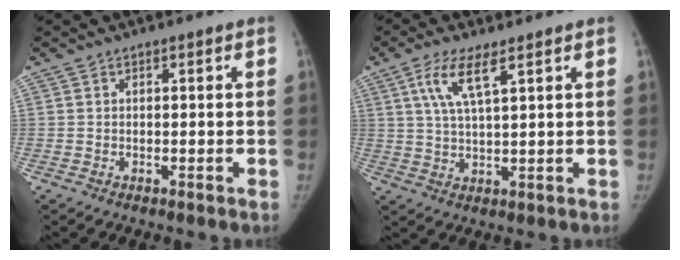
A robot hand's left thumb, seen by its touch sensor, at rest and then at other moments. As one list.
[{"total": 7.0, "force": [3.5, 1.7, 5.8], "torque": [-0.125, -0.011, 0.073]}]